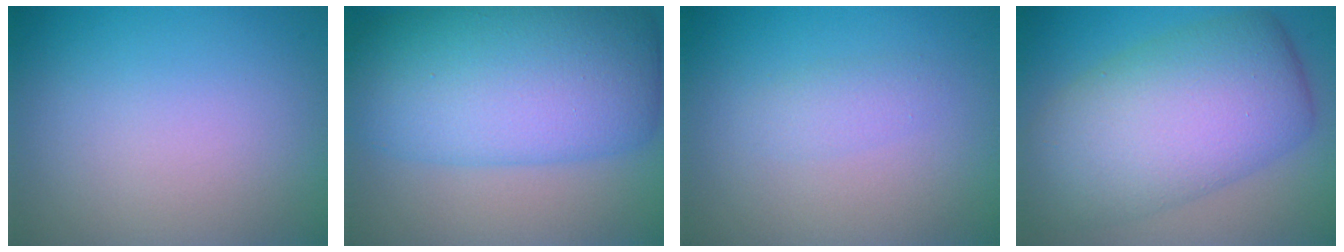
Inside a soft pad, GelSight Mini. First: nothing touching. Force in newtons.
{"total": 11.8, "press": 11.8, "slide": 0.2}
{"total": 1.3, "press": 1.3, "slide": 0.1}
{"total": 10.3, "press": 10.3, "slide": 0.5}